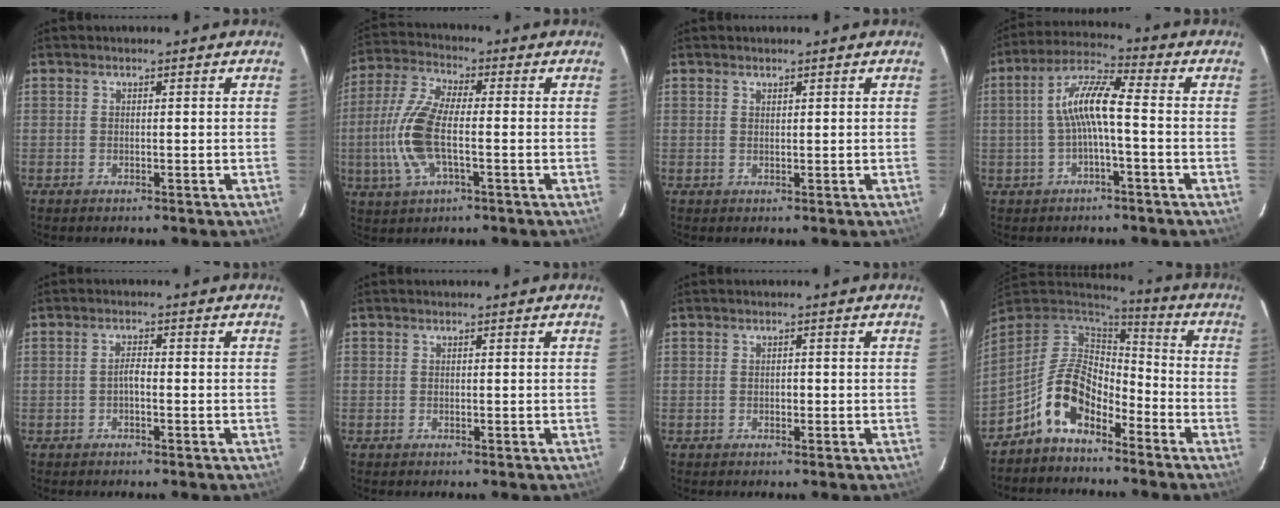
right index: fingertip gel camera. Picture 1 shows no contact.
{"total": 12.4, "force": [-2.2, 4.6, 11.3], "torque": [-0.257, 0.002, -0.049]}
{"total": 0.6, "force": [0.6, 0.2, 0.1], "torque": [-0.002, 0.001, 0.011]}
{"total": 8.2, "force": [-0.9, 1.4, 8.0], "torque": [-0.167, 0.020, -0.018]}
{"total": 1.5, "force": [-0.6, 0.5, 1.2], "torque": [-0.024, 0.007, -0.014]}
{"total": 0.0}
{"total": 0.7, "force": [-0.2, 0.6, 0.3], "torque": [-0.002, 0.001, -0.003]}
{"total": 11.5, "force": [-6.9, 6.0, 7.1], "torque": [-0.144, 0.019, -0.131]}